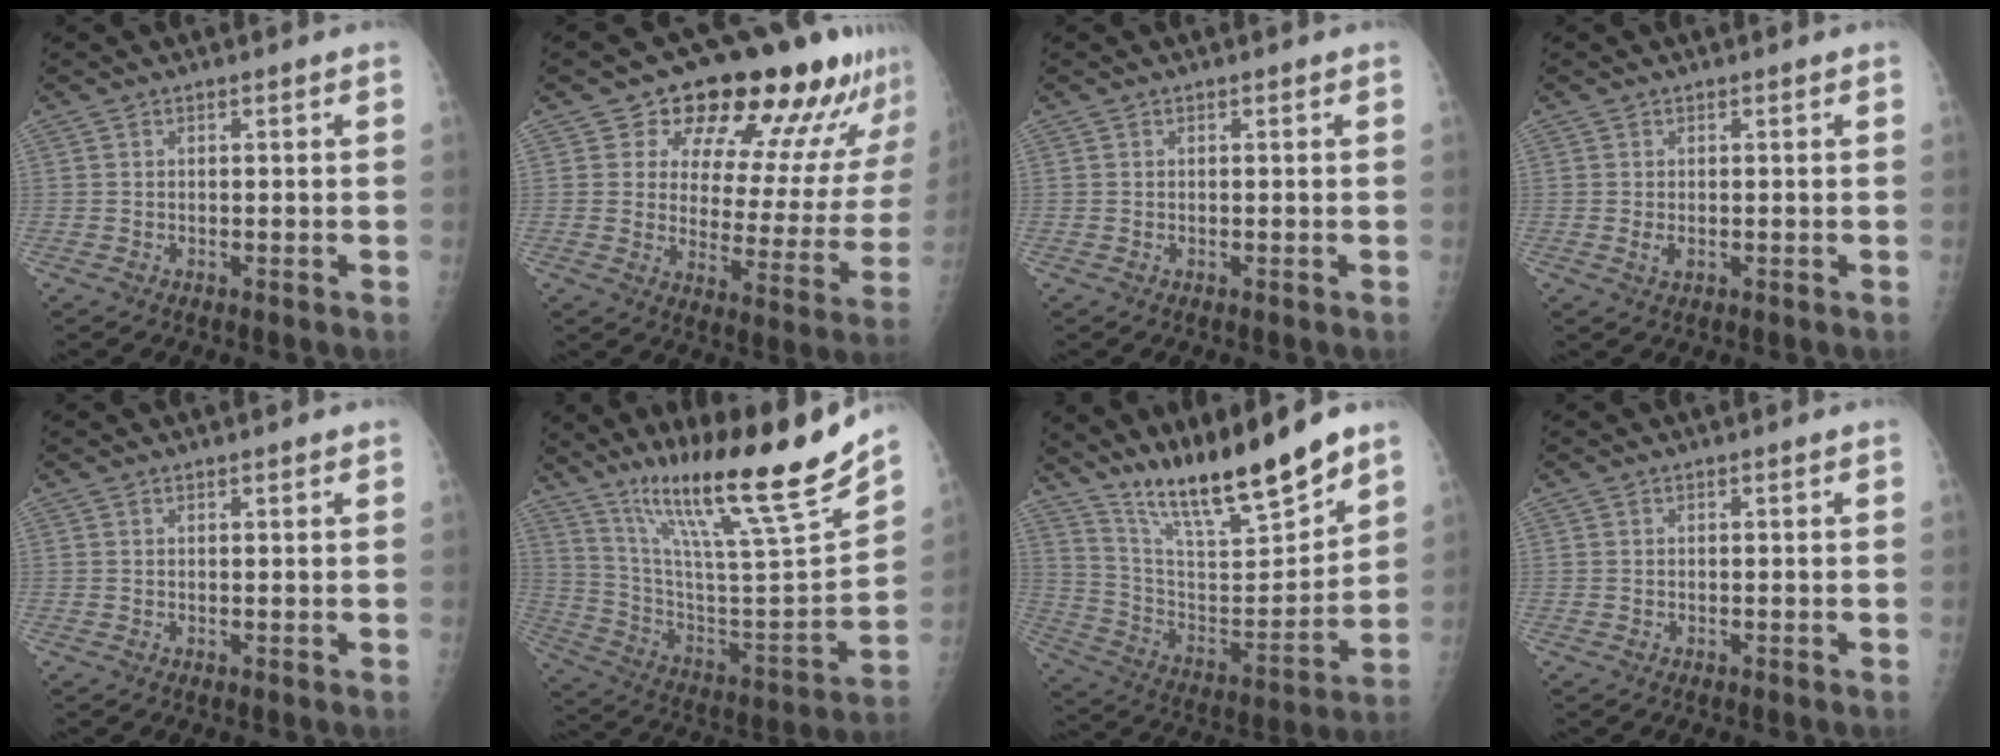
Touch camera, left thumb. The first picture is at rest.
{"total": 21.2, "force": [15.3, 8.9, 11.6], "torque": [-0.105, -0.076, 0.198]}
{"total": 0.0}
{"total": 1.5, "force": [-0.1, 1.0, 1.1], "torque": [-0.020, -0.003, -0.001]}
{"total": 0.7, "force": [0.6, 0.2, 0.4], "torque": [-0.004, -0.001, 0.008]}
{"total": 26.3, "force": [19.2, 1.9, 17.8], "torque": [-0.268, -0.080, 0.332]}
{"total": 19.2, "force": [15.5, 2.9, 10.9], "torque": [-0.154, -0.093, 0.282]}
{"total": 0.0}